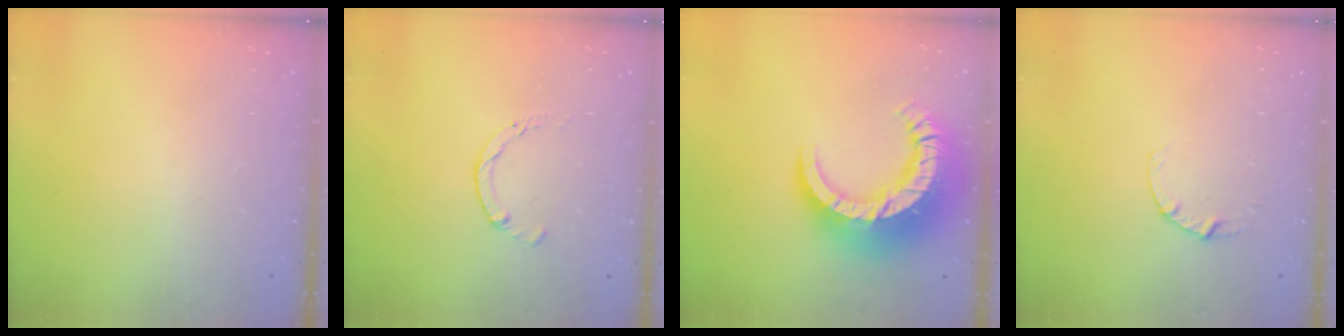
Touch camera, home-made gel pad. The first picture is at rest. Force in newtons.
{"total": 0.0}
{"total": 18.8, "press": 18.7, "slide": 2.1}
{"total": 3.2, "press": 3.2, "slide": 0.4}